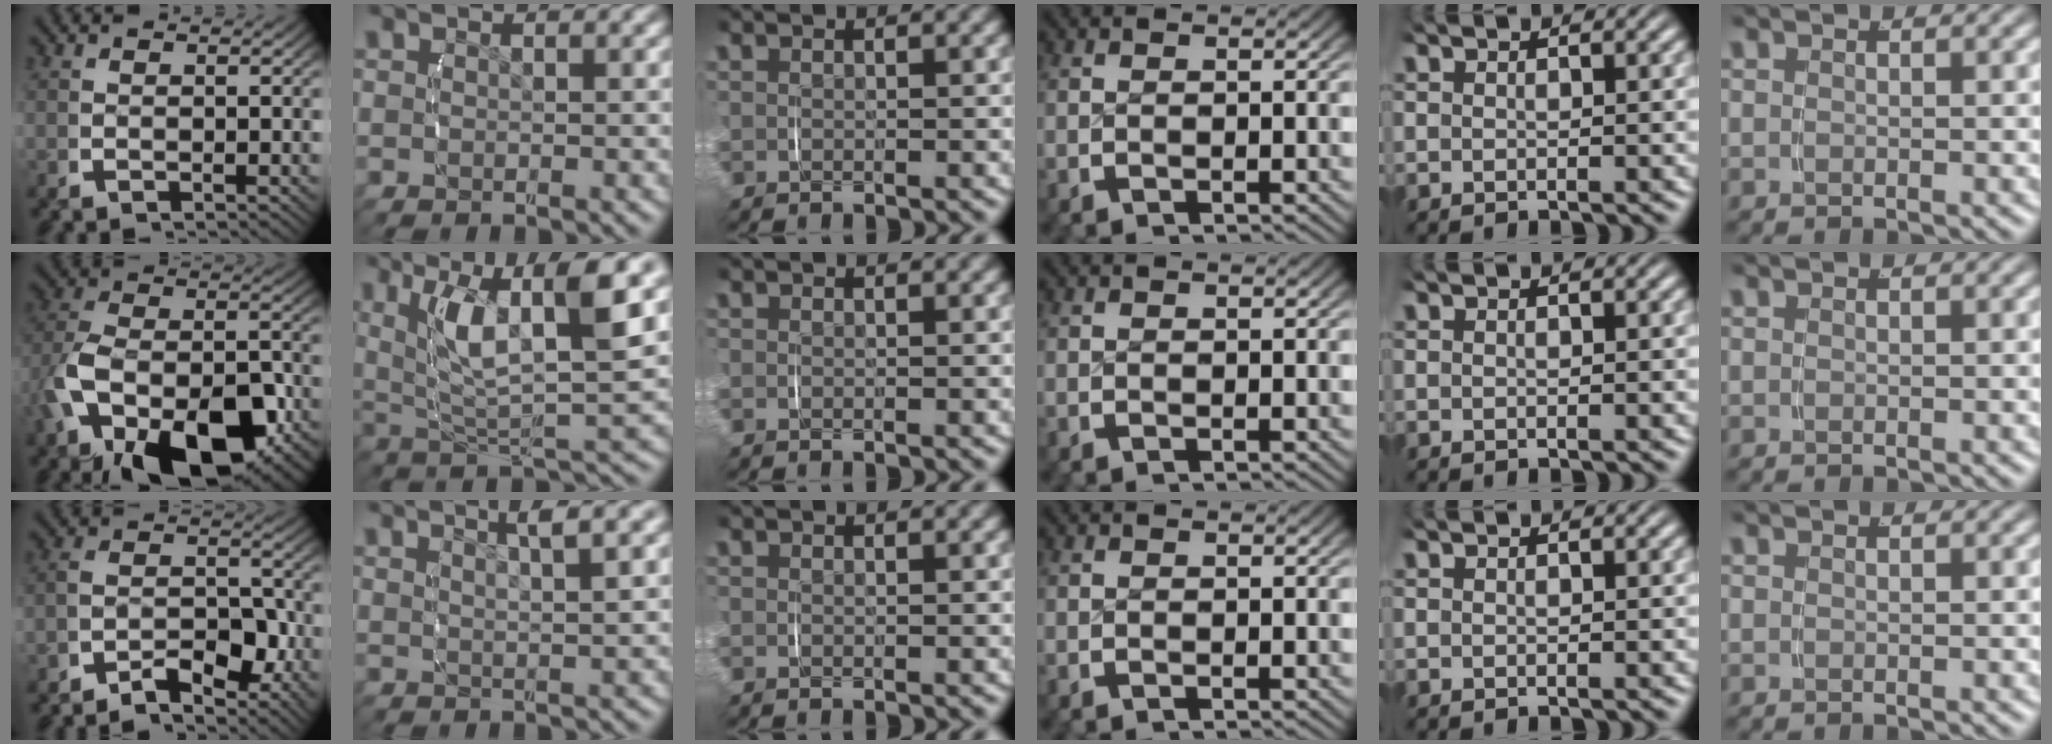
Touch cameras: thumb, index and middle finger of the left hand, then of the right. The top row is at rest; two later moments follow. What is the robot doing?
{"motion": "lift_and_place", "object": "ethernet cable"}